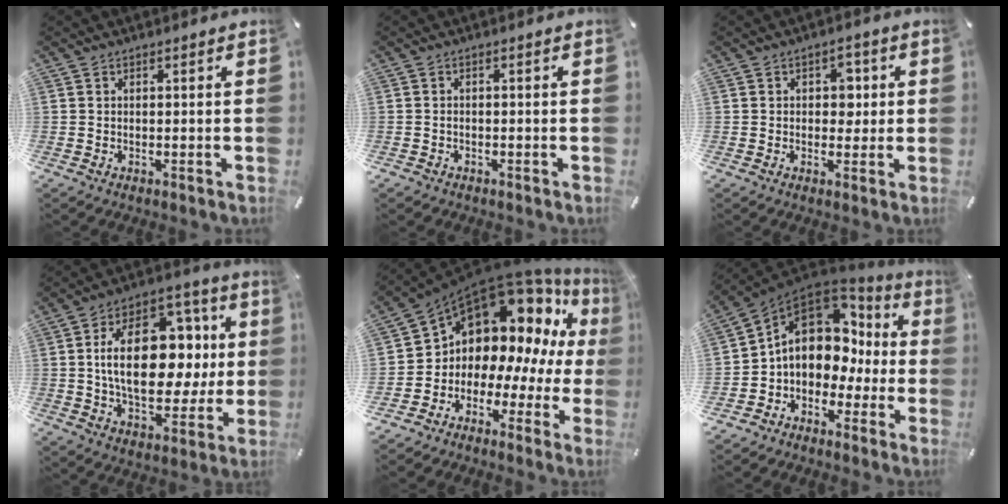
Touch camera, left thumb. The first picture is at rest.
{"total": 1.1, "force": [-0.5, 0.8, 0.5], "torque": [-0.010, 0.003, -0.013]}
{"total": 4.3, "force": [0.3, 3.4, 2.6], "torque": [-0.023, -0.002, -0.005]}
{"total": 22.0, "force": [2.1, 14.0, 16.8], "torque": [-0.286, 0.003, 0.037]}
{"total": 12.7, "force": [7.6, 9.0, 4.5], "torque": [-0.093, -0.087, 0.145]}
{"total": 12.0, "force": [1.9, 10.0, 6.4], "torque": [-0.103, -0.008, 0.039]}